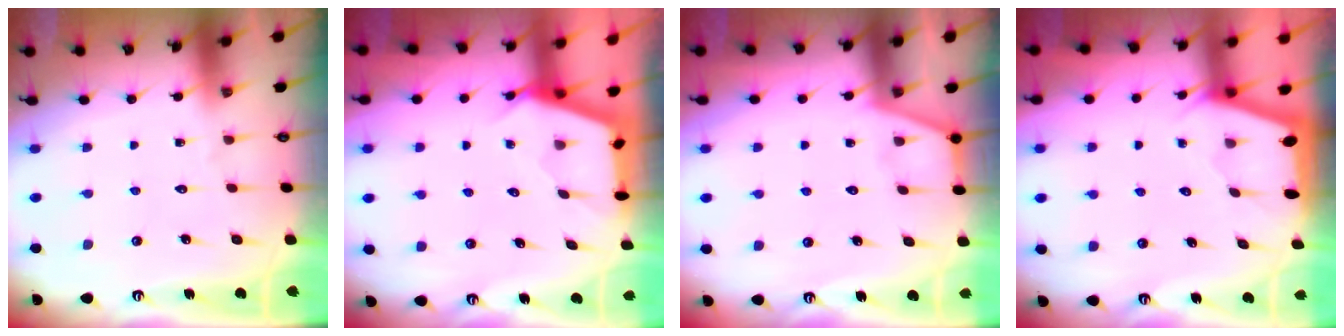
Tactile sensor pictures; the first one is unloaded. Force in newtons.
{"total": 2.6, "press": 2.6, "slide": 0.4}
{"total": 2.6, "press": 2.6, "slide": 0.3}
{"total": 2.8, "press": 2.8, "slide": 0.1}